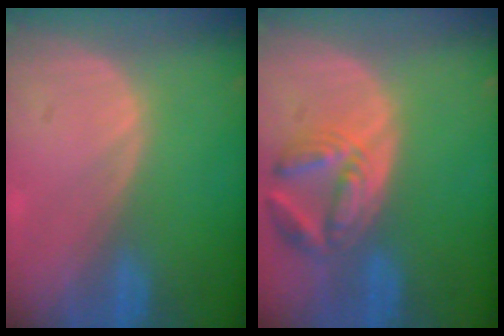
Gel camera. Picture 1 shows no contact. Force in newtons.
{"total": 7.4, "press": 6.6, "slide": 3.5}